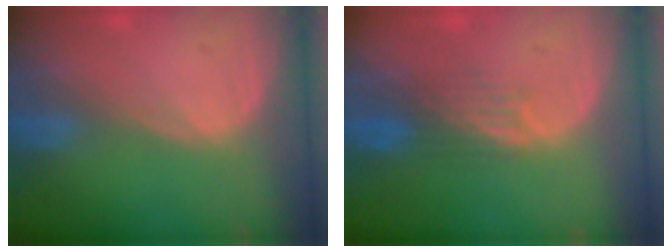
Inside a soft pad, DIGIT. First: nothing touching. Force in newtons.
{"total": 3.8, "press": 3.1, "slide": 2.1}